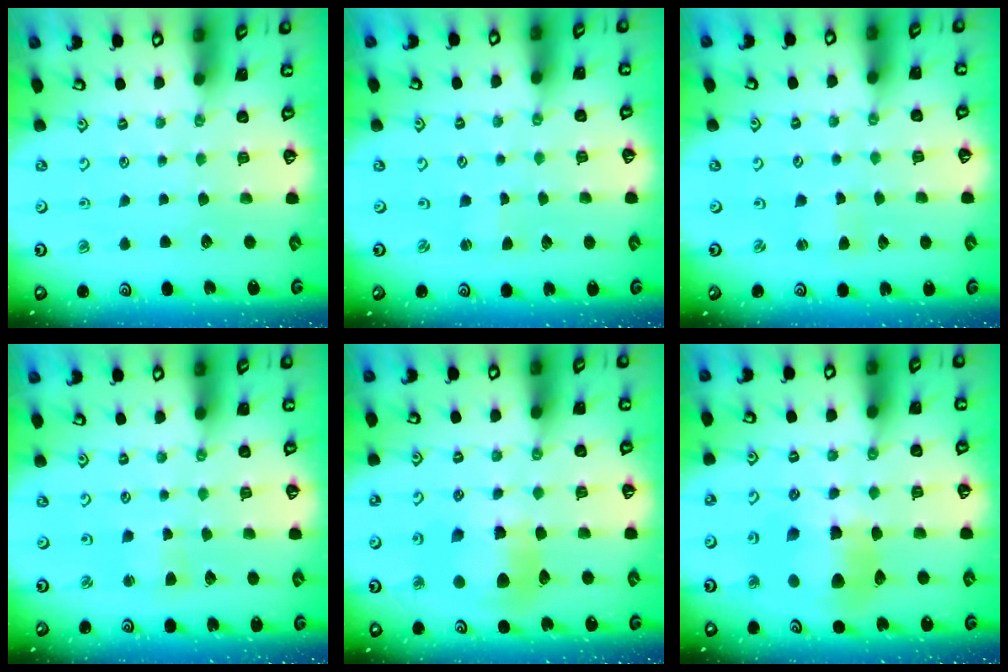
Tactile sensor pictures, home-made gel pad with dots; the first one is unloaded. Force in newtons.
{"total": 0.0}
{"total": 2.4, "press": 2.4, "slide": 0.5}
{"total": 2.9, "press": 2.9, "slide": 0.4}
{"total": 10.5, "press": 10.5, "slide": 1.2}
{"total": 12.8, "press": 12.7, "slide": 2.0}